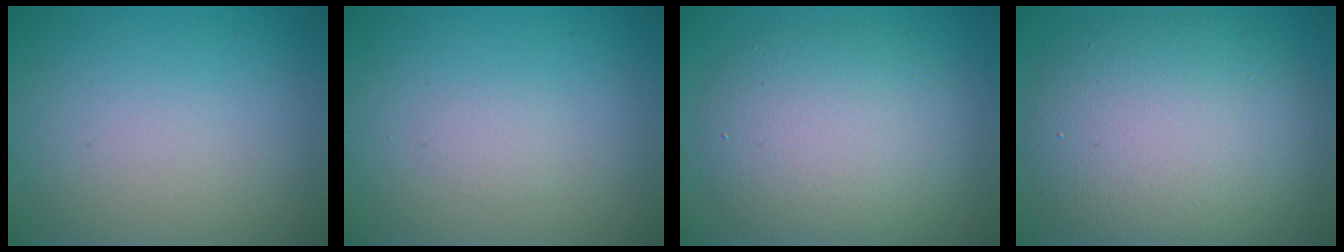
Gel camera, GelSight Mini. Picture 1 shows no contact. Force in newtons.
{"total": 0.6, "press": 0.6, "slide": 0.0}
{"total": 6.7, "press": 6.7, "slide": 0.5}
{"total": 10.1, "press": 10.1, "slide": 0.9}